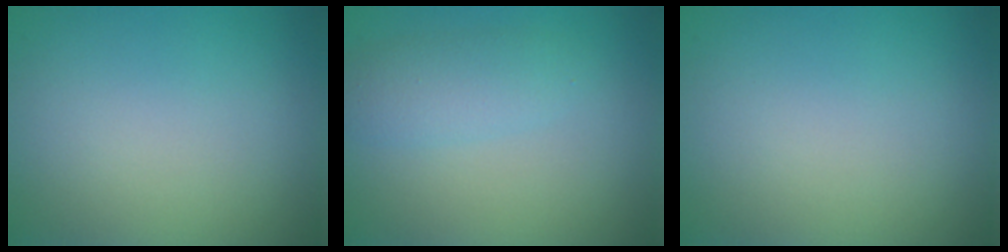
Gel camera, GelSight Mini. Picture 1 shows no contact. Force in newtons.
{"total": 2.4, "press": 2.4, "slide": 0.2}
{"total": 0.0}